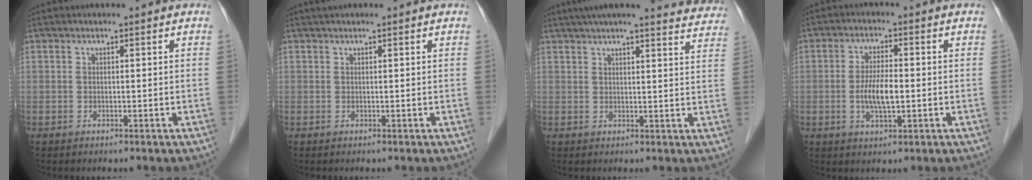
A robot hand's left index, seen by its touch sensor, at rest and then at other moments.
{"total": 1.3, "force": [1.1, 0.1, 0.7], "torque": [-0.010, 0.021, 0.019]}
{"total": 20.4, "force": [18.8, 1.9, 7.7], "torque": [-0.107, -0.013, 0.220]}
{"total": 5.5, "force": [-1.0, 1.5, 5.2], "torque": [-0.107, -0.004, -0.017]}